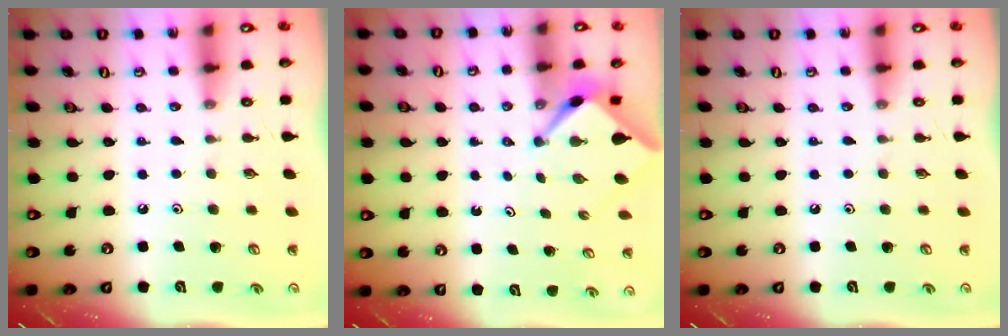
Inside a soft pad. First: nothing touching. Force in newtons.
{"total": 2.5, "press": 2.5, "slide": 0.2}
{"total": 0.0}